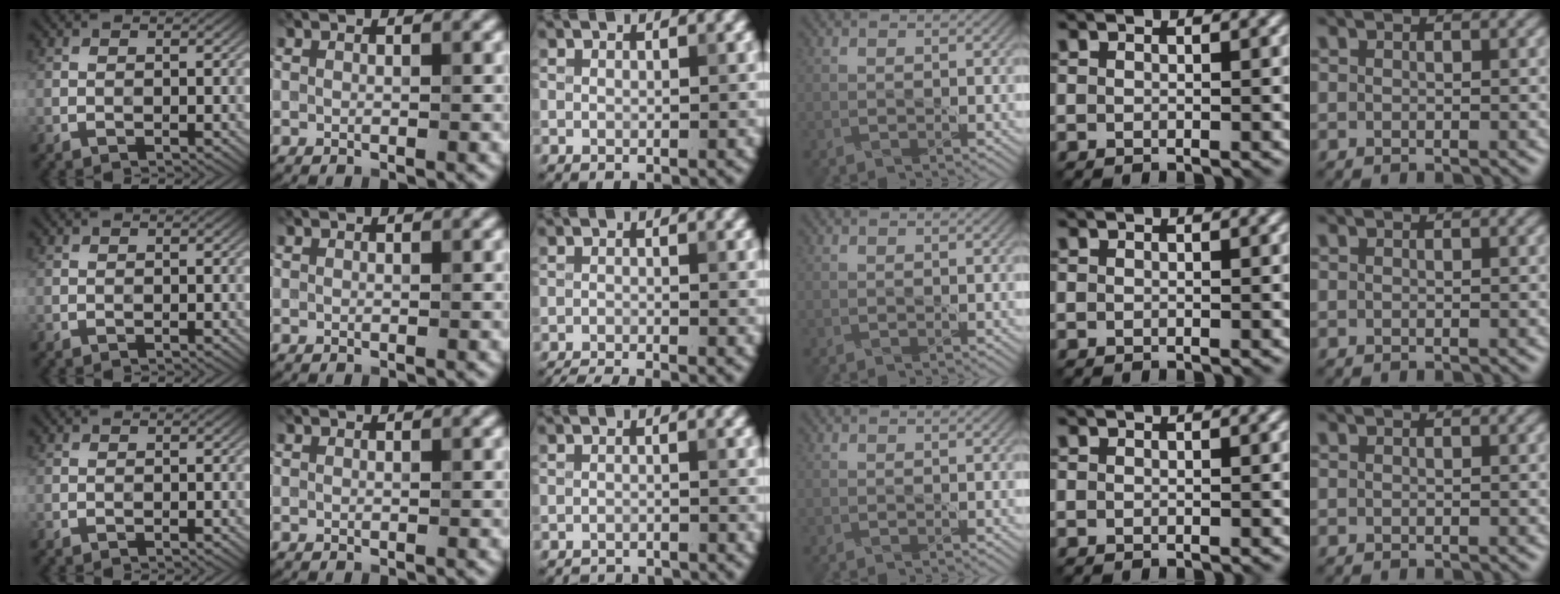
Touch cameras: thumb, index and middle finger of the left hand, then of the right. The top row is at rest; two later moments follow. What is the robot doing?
{"motion": "pour", "object": "pitcher"}